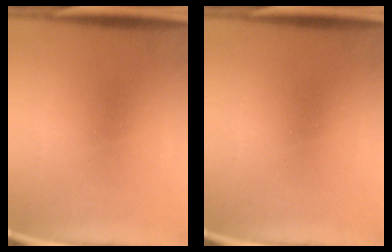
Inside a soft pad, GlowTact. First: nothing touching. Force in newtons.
{"total": 0.0}